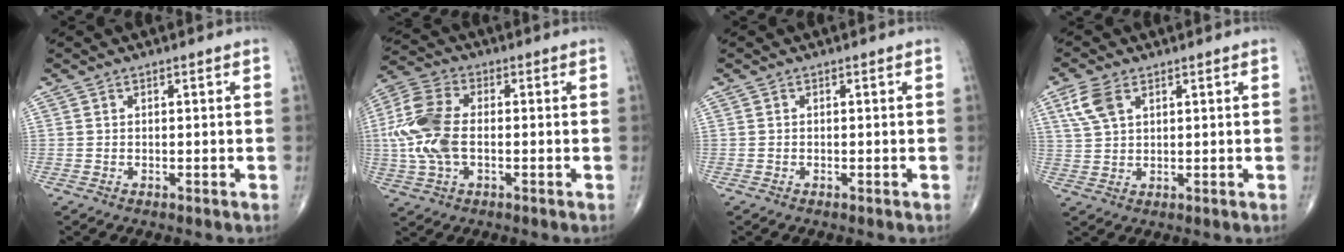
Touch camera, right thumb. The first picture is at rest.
{"total": 12.4, "force": [-0.7, 7.2, 10.1], "torque": [-0.236, 0.016, -0.018]}
{"total": 0.0}
{"total": 5.7, "force": [2.6, 3.3, 3.9], "torque": [-0.087, 0.002, 0.058]}